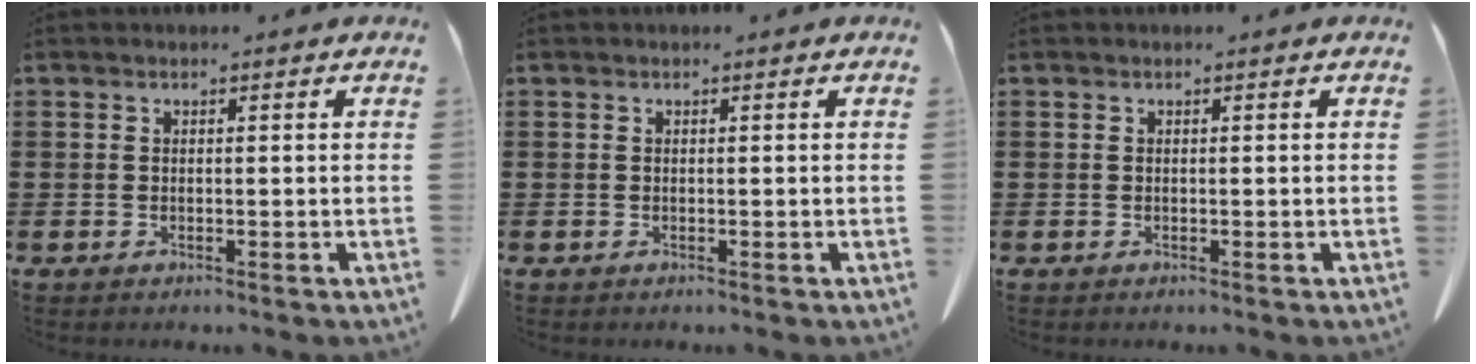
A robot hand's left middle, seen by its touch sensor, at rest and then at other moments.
{"total": 0.0}
{"total": 0.0}